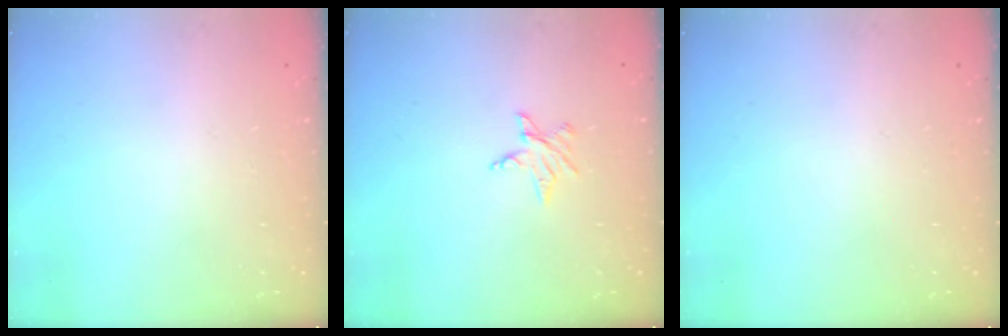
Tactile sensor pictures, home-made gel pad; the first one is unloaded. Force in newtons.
{"total": 3.8, "press": 3.8, "slide": 0.4}
{"total": 0.0}